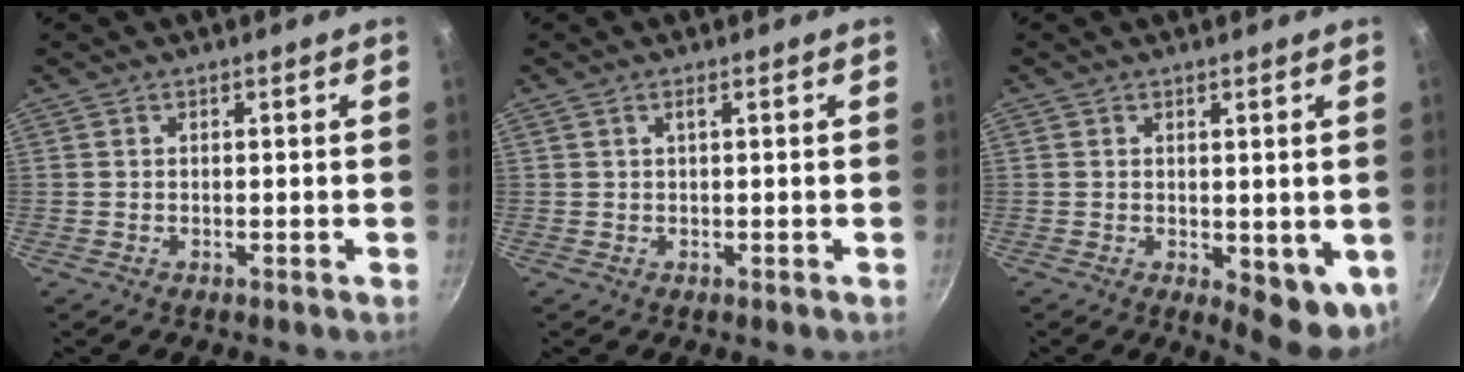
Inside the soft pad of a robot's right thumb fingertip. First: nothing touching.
{"total": 0.8, "force": [0.3, 0.0, 0.7], "torque": [-0.013, 0.003, 0.006]}
{"total": 8.2, "force": [-0.5, 4.0, 7.1], "torque": [-0.069, -0.007, 0.002]}